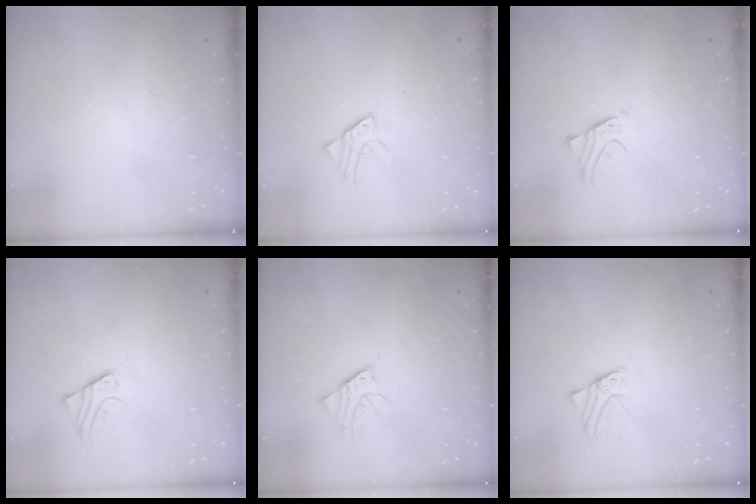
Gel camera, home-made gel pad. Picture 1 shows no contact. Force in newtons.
{"total": 2.6, "press": 2.6, "slide": 0.2}
{"total": 1.8, "press": 1.8, "slide": 0.4}
{"total": 2.1, "press": 2.1, "slide": 0.1}
{"total": 1.6, "press": 1.6, "slide": 0.2}
{"total": 2.1, "press": 2.1, "slide": 0.2}